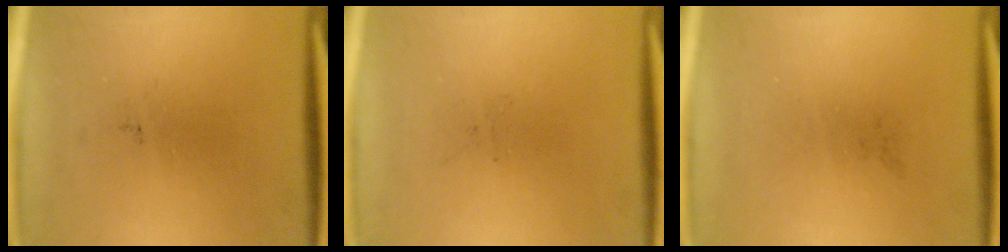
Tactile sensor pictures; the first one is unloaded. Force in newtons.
{"total": 0.0}
{"total": 0.0}